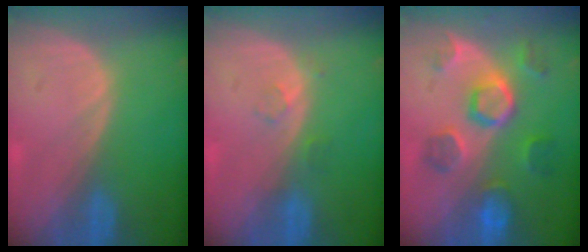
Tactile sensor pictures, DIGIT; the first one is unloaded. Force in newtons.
{"total": 1.7, "press": 1.7, "slide": 0.2}
{"total": 8.5, "press": 8.4, "slide": 0.8}